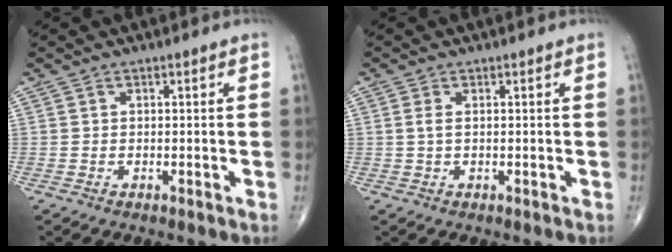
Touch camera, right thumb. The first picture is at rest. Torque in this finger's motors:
{"motor_torque": [-0.08, -0.17, 0.18, 0.22, 0.00]}